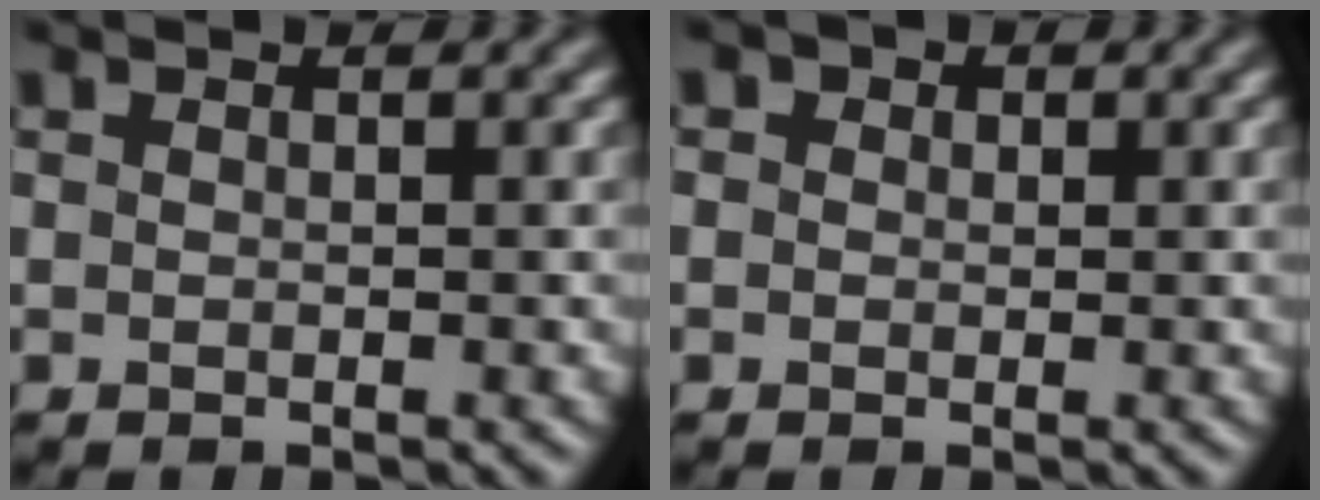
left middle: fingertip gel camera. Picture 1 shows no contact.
{"total": 2.2, "force": [1.0, 1.8, 0.7], "torque": [0.012, 0.015, -0.016]}